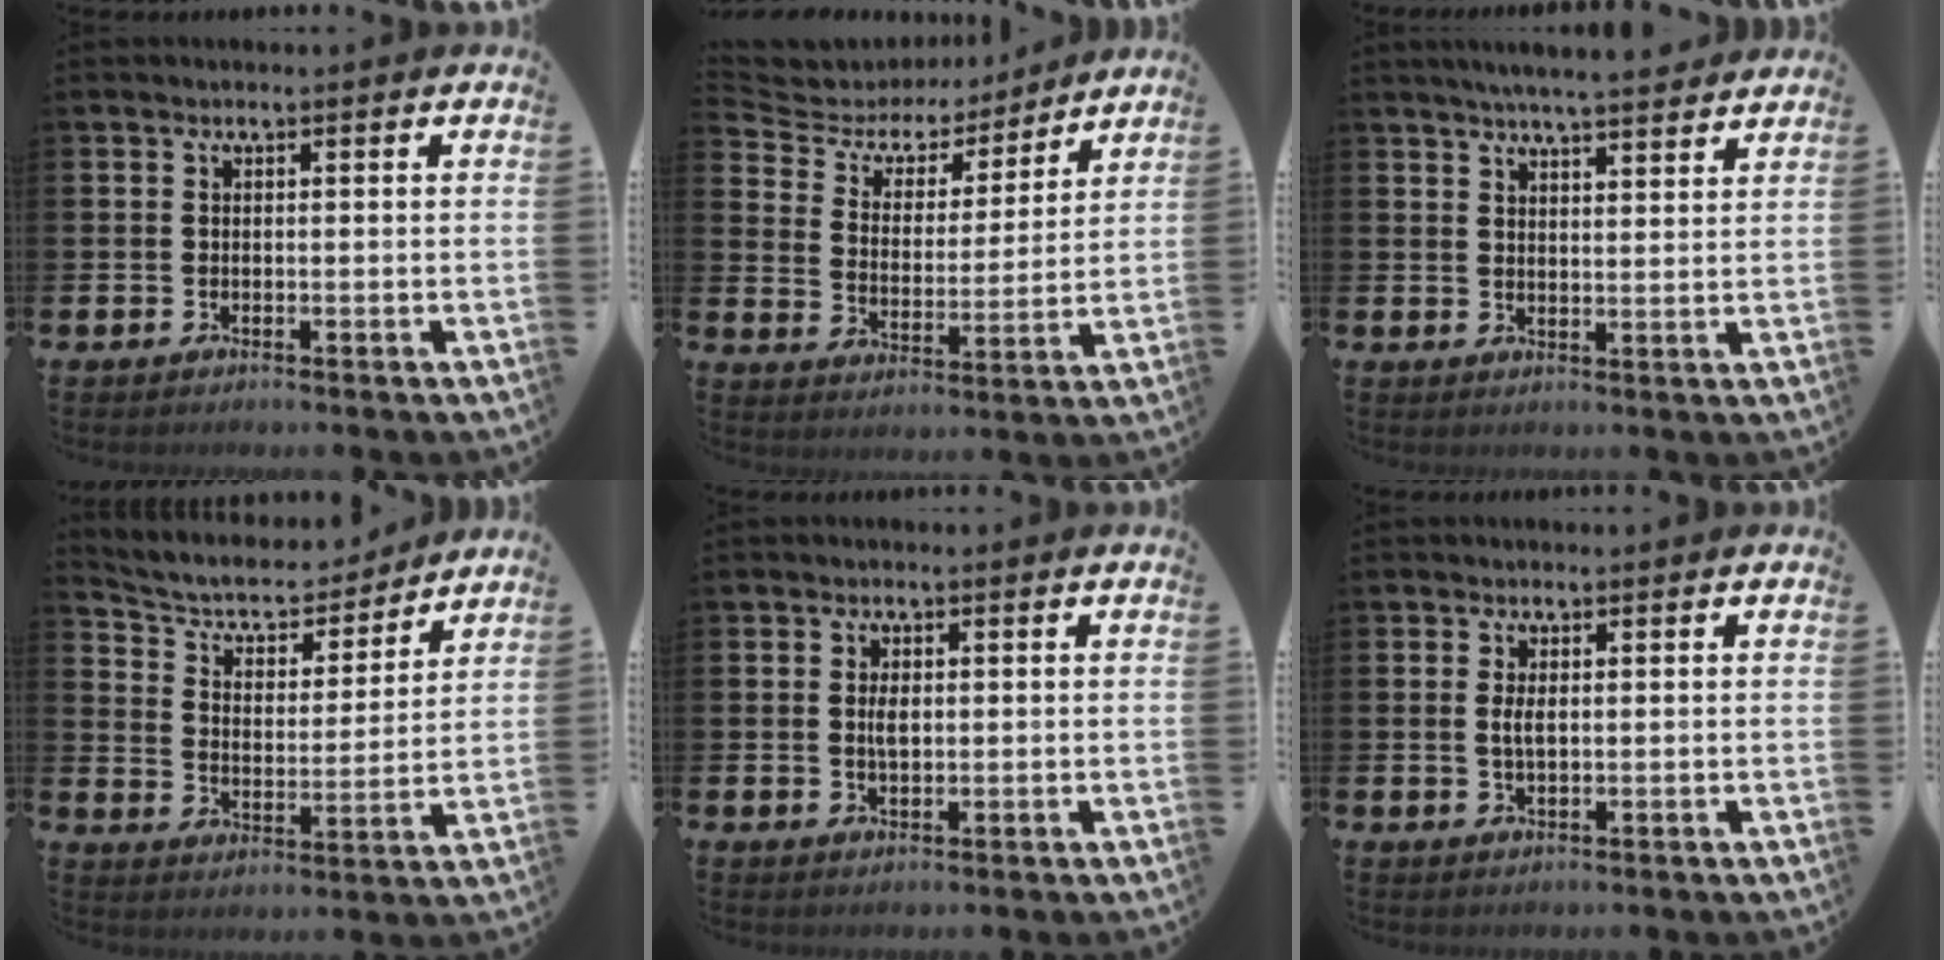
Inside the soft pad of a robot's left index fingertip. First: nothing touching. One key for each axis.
{"total": 5.9, "fx": 5.1, "fy": 2.8, "fz": 0.8, "tx": -0.041, "ty": -0.043, "tz": 0.082}
{"total": 5.1, "fx": 5.0, "fy": -0.3, "fz": 1.1, "tx": -0.027, "ty": -0.026, "tz": 0.087}
{"total": 6.2, "fx": 5.7, "fy": 2.1, "fz": 1.4, "tx": -0.053, "ty": -0.048, "tz": 0.090}
{"total": 2.0, "fx": 0.2, "fy": 1.0, "fz": 1.7, "tx": -0.021, "ty": 0.000, "tz": -0.002}
{"total": 2.1, "fx": 0.2, "fy": 0.9, "fz": 1.9, "tx": -0.031, "ty": 0.001, "tz": 0.000}